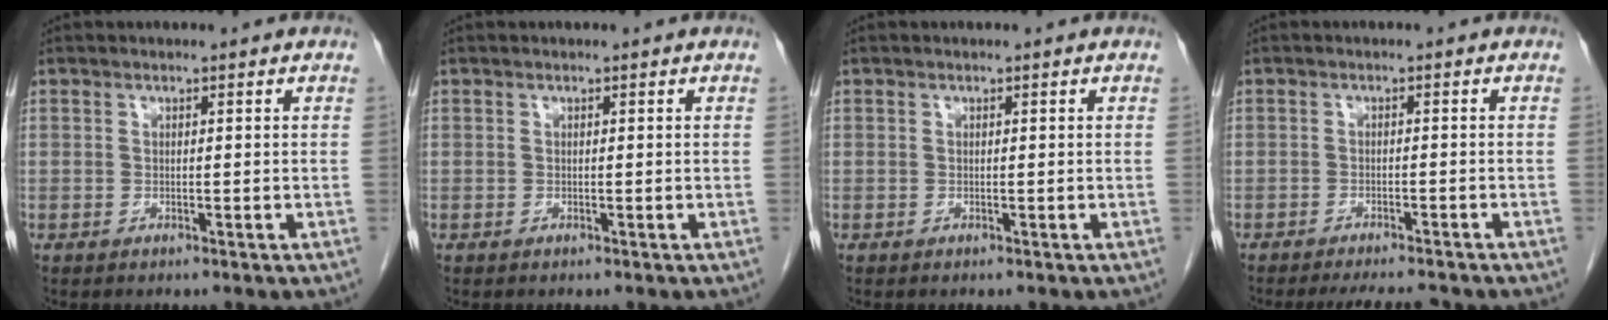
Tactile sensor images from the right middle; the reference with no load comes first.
{"total": 0.0}
{"total": 0.0}
{"total": 7.0, "force": [-6.3, 0.8, 2.9], "torque": [-0.039, -0.014, -0.089]}